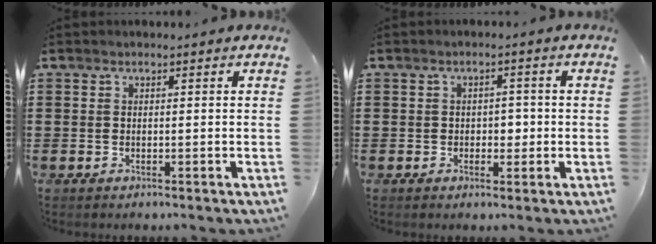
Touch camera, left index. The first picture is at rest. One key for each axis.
{"total": 2.2, "fx": -0.3, "fy": 1.6, "fz": 1.5, "tx": -0.033, "ty": 0.006, "tz": -0.010}